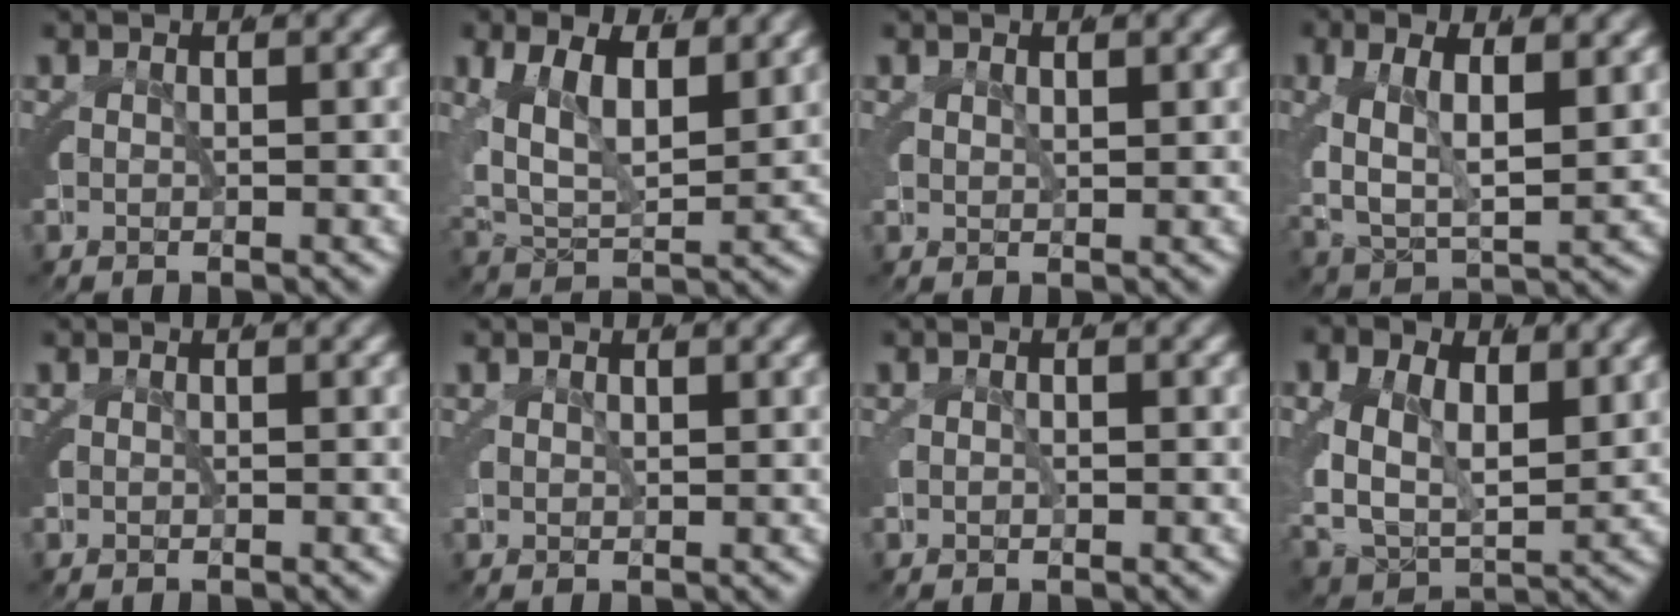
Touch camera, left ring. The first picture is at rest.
{"total": 8.4, "force": [1.4, 5.9, 5.8], "torque": [-0.118, -0.017, 0.027]}
{"total": 1.2, "force": [1.0, 0.4, 0.5], "torque": [-0.013, -0.004, 0.023]}
{"total": 7.4, "force": [0.9, 4.7, 5.6], "torque": [-0.118, -0.014, 0.021]}
{"total": 0.0}
{"total": 1.0, "force": [0.7, 0.5, 0.4], "torque": [-0.012, -0.003, 0.016]}
{"total": 0.0}
{"total": 9.4, "force": [1.0, 7.3, 5.8], "torque": [-0.124, -0.028, 0.018]}